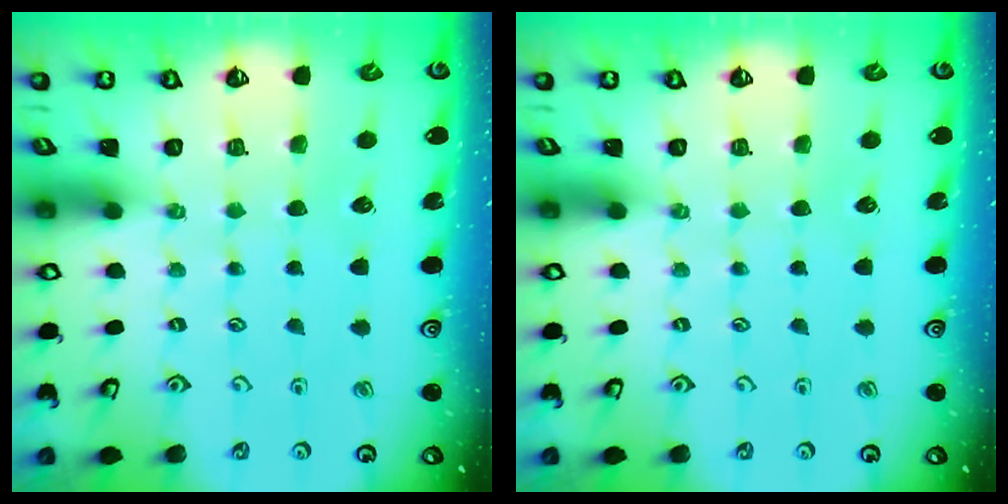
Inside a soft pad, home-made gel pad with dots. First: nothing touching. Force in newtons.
{"total": 0.0}